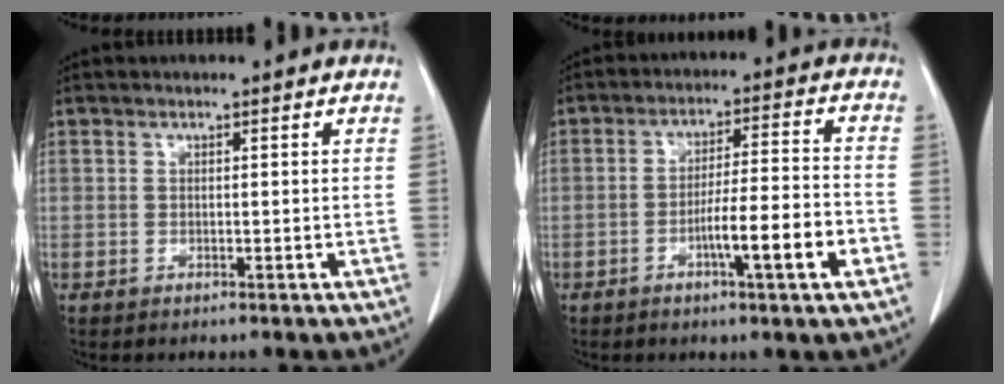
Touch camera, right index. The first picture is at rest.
{"total": 9.6, "force": [-3.8, 0.2, 8.9], "torque": [-0.139, 0.004, -0.061]}